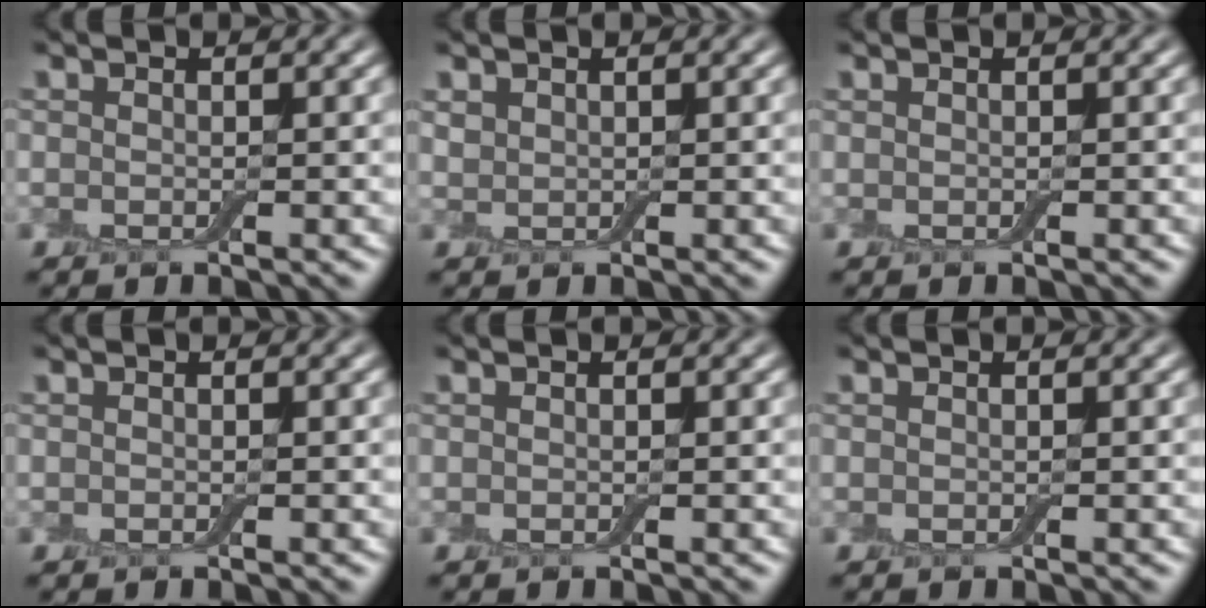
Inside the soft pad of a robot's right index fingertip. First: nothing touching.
{"total": 0.8, "force": [0.5, 0.6, 0.1], "torque": [-0.005, -0.003, 0.014]}
{"total": 0.0}
{"total": 0.0}
{"total": 0.0}
{"total": 0.0}